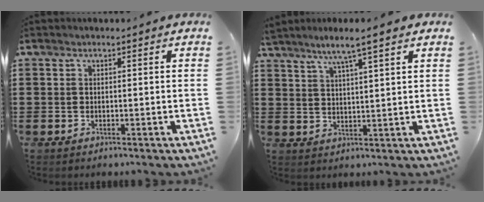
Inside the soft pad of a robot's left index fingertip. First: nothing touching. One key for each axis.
{"total": 5.3, "fx": 4.0, "fy": -0.1, "fz": 3.4, "tx": -0.076, "ty": -0.009, "tz": 0.067}